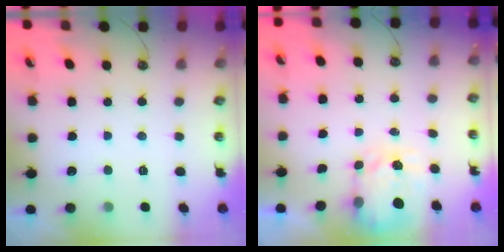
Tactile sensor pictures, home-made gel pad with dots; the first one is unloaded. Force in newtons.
{"total": 3.6, "press": 3.5, "slide": 0.5}